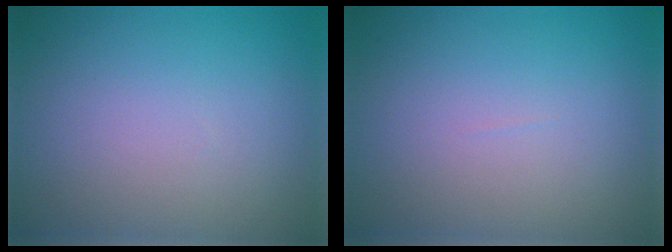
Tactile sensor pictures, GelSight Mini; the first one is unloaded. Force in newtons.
{"total": 0.0}